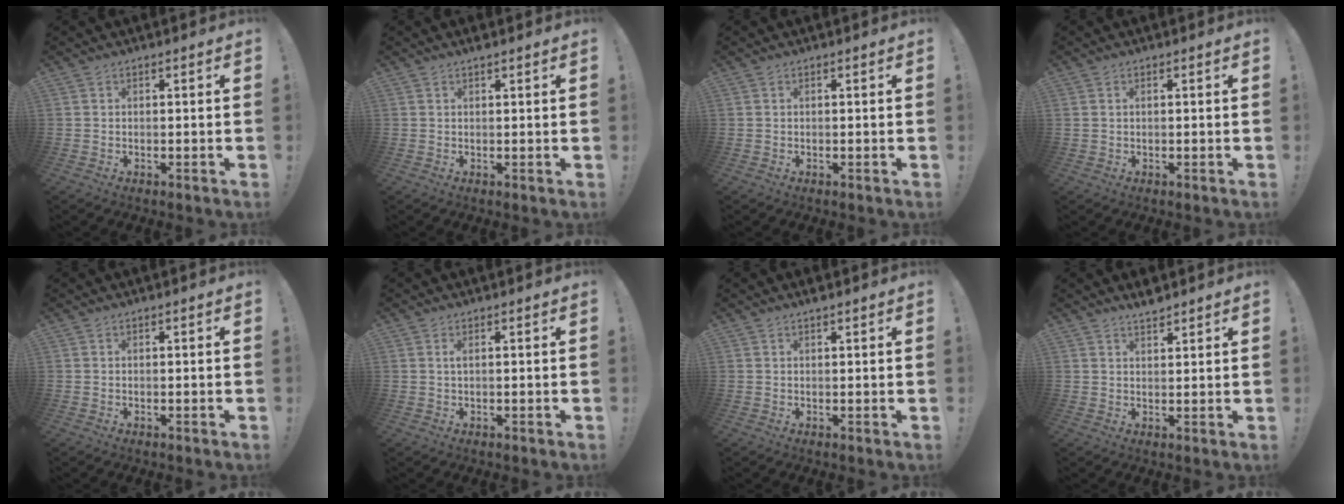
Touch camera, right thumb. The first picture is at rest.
{"total": 1.0, "force": [0.7, -0.2, 0.6], "torque": [-0.009, -0.001, 0.012]}
{"total": 0.0}
{"total": 0.8, "force": [0.3, 0.5, 0.5], "torque": [-0.015, 0.004, 0.007]}
{"total": 0.0}
{"total": 1.0, "force": [0.2, 0.0, 1.0], "torque": [-0.020, 0.002, 0.002]}
{"total": 1.0, "force": [0.8, -0.2, 0.5], "torque": [-0.007, -0.001, 0.014]}
{"total": 3.0, "force": [2.8, 0.4, 1.1], "torque": [-0.014, -0.019, 0.049]}